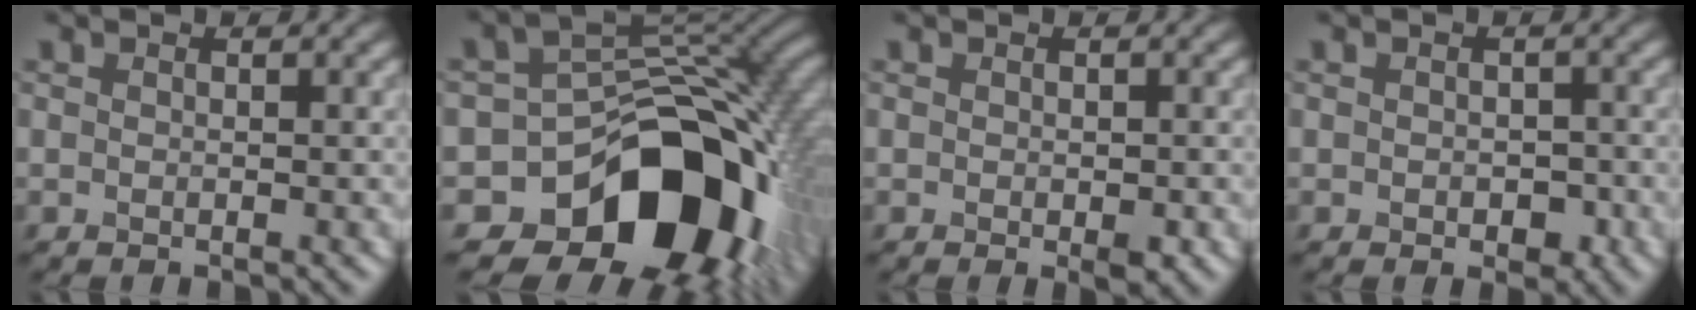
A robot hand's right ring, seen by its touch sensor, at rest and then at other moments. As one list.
[{"total": 14.6, "force": [-6.9, 10.2, 7.8], "torque": [-0.097, -0.007, -0.114]}, {"total": 1.0, "force": [-0.4, 0.5, 0.8], "torque": [-0.010, -0.001, -0.003]}, {"total": 1.5, "force": [-0.4, 1.2, 0.8], "torque": [-0.009, -0.006, -0.007]}]